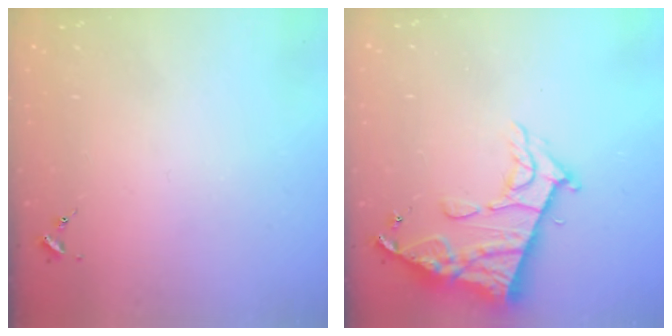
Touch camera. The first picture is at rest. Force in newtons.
{"total": 14.9, "press": 14.8, "slide": 1.4}